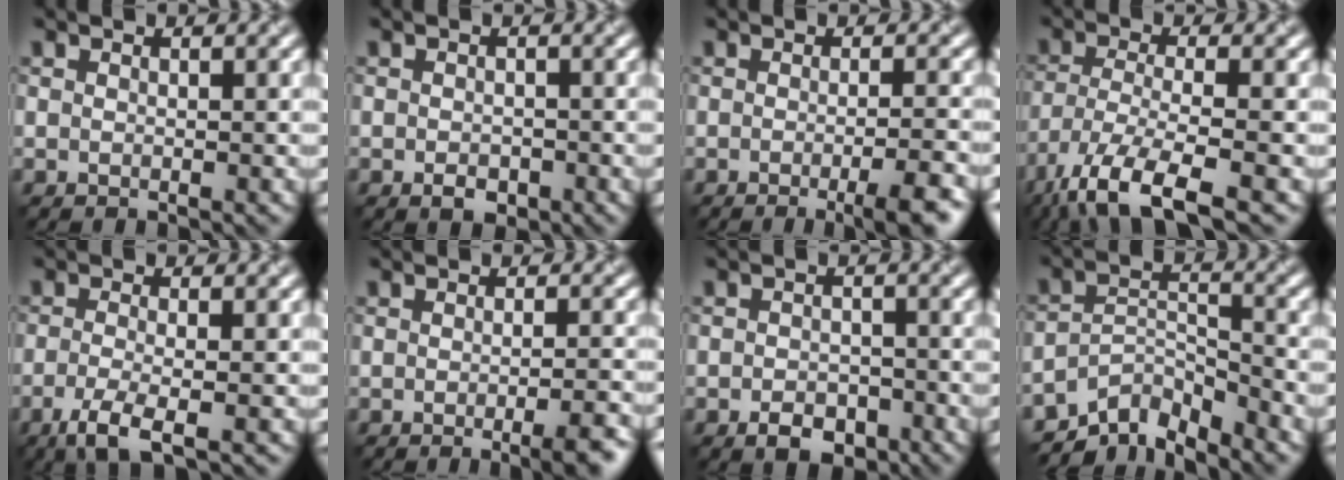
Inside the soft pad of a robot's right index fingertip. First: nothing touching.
{"total": 1.6, "force": [-0.7, 1.1, 1.0], "torque": [-0.015, -0.003, -0.016]}
{"total": 4.1, "force": [-2.0, 0.8, 3.5], "torque": [-0.045, -0.003, -0.033]}
{"total": 7.8, "force": [-5.2, 2.0, 5.4], "torque": [-0.107, -0.013, -0.105]}
{"total": 3.3, "force": [-1.5, 0.8, 2.8], "torque": [-0.058, -0.007, -0.039]}
{"total": 3.6, "force": [-1.9, 0.8, 2.9], "torque": [-0.034, -0.001, -0.031]}
{"total": 2.9, "force": [-1.6, 1.9, 1.5], "torque": [-0.018, 0.000, -0.032]}
{"total": 5.6, "force": [-4.7, 1.9, 2.4], "torque": [-0.034, -0.006, -0.088]}